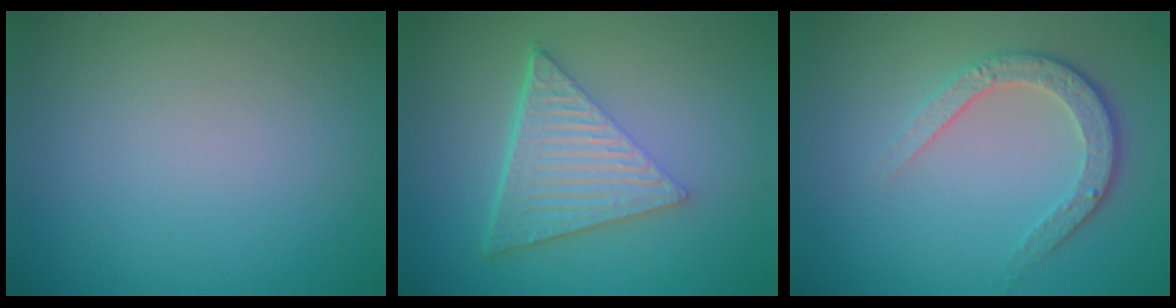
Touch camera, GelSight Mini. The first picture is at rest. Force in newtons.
{"total": 6.7, "press": 4.4, "slide": 5.0}
{"total": 3.5, "press": 2.8, "slide": 2.1}